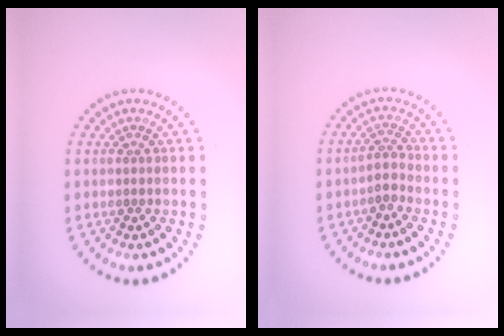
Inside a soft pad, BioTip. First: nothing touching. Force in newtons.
{"total": 1.7, "press": 1.2, "slide": 1.2}